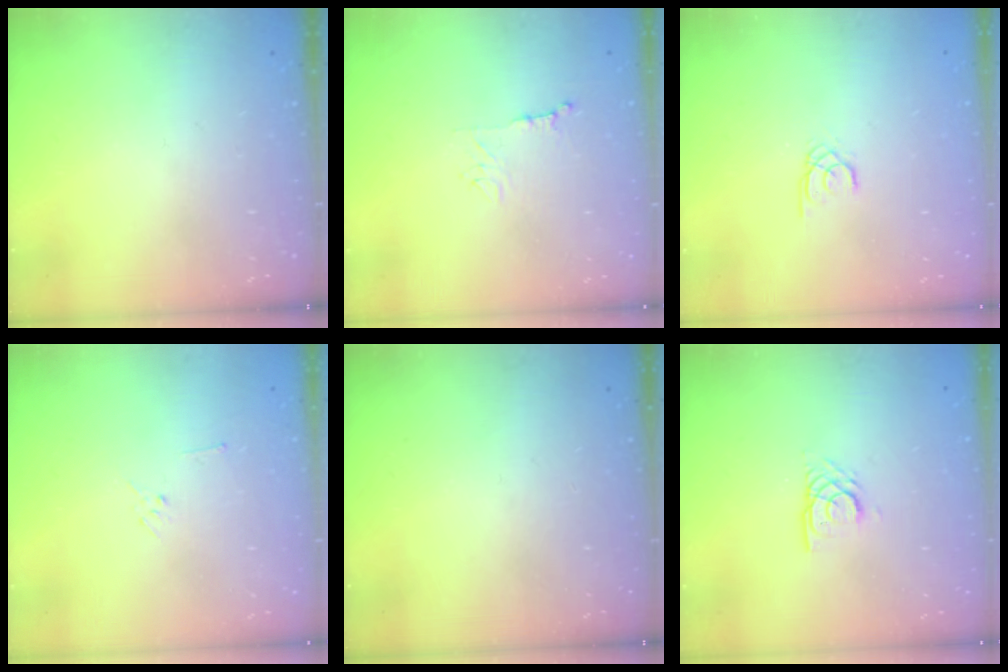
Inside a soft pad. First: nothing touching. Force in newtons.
{"total": 5.2, "press": 5.2, "slide": 0.4}
{"total": 1.3, "press": 1.3, "slide": 0.1}
{"total": 3.5, "press": 3.4, "slide": 0.8}
{"total": 0.0}
{"total": 5.0, "press": 5.0, "slide": 0.5}